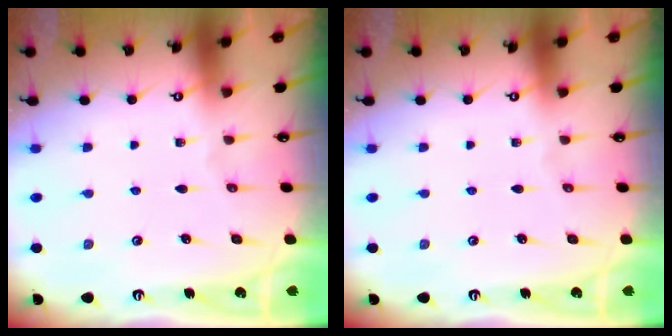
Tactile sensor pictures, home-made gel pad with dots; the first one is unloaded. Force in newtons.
{"total": 0.0}